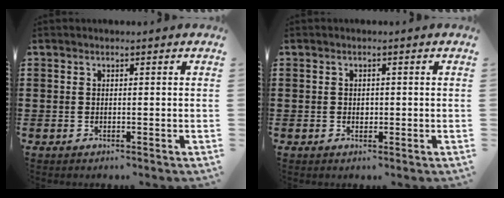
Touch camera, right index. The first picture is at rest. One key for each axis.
{"total": 0.9, "fx": 0.2, "fy": 0.7, "fz": 0.5, "tx": -0.010, "ty": 0.005, "tz": 0.004}